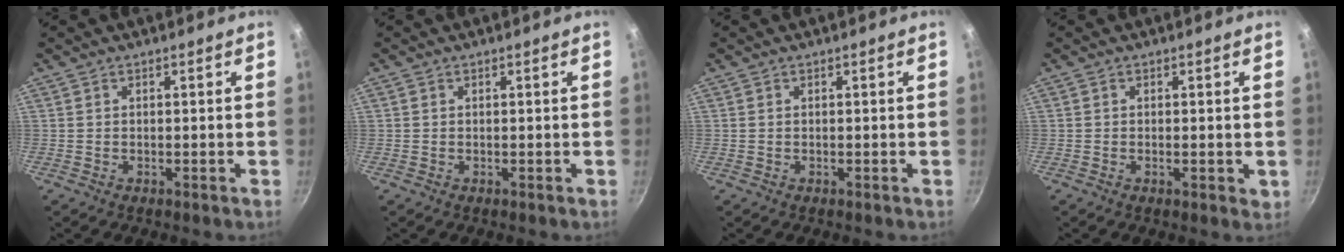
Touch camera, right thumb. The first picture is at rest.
{"total": 0.0}
{"total": 0.0}
{"total": 1.7, "force": [-0.1, 0.7, 1.6], "torque": [-0.021, -0.003, -0.001]}